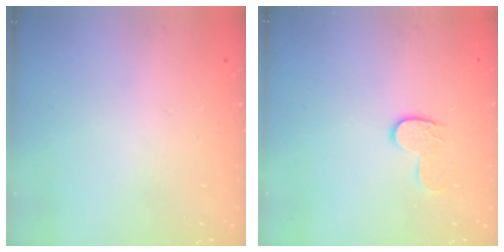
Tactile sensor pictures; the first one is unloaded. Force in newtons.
{"total": 7.3, "press": 7.3, "slide": 0.2}